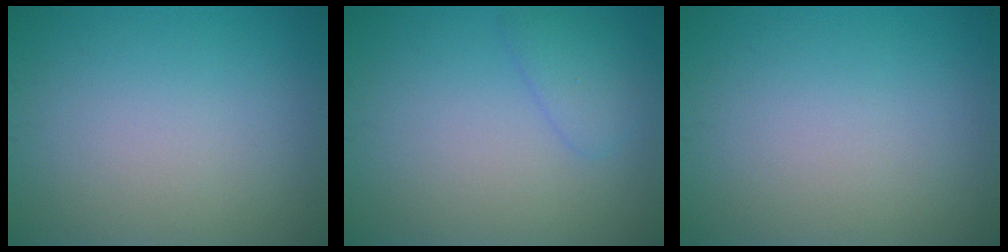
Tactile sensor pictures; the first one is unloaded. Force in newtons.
{"total": 1.8, "press": 1.8, "slide": 0.2}
{"total": 0.0}